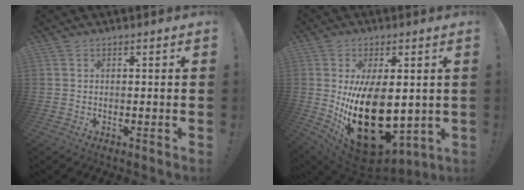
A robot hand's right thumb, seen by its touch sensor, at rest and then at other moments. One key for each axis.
{"total": 24.0, "fx": -1.4, "fy": 13.9, "fz": 19.5, "tx": -0.330, "ty": -0.015, "tz": 0.002}